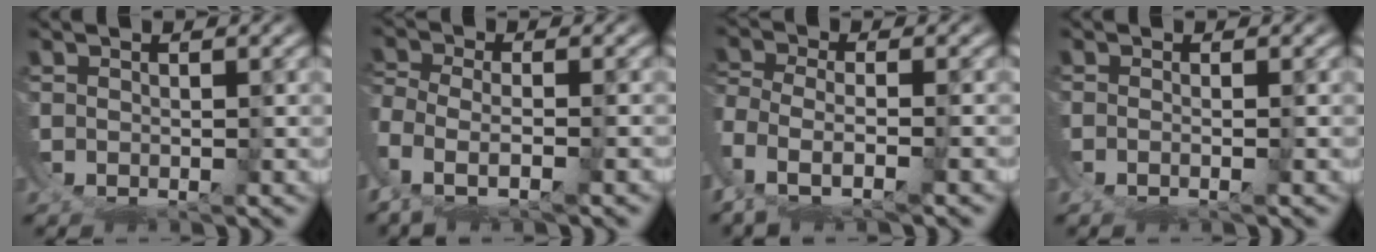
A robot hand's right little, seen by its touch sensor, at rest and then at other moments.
{"total": 3.6, "force": [-0.9, 1.9, 2.9], "torque": [-0.083, -0.026, -0.005]}
{"total": 4.0, "force": [-1.1, 2.3, 3.1], "torque": [-0.091, -0.032, -0.008]}
{"total": 1.4, "force": [-0.8, -0.1, 1.1], "torque": [-0.023, -0.009, -0.007]}